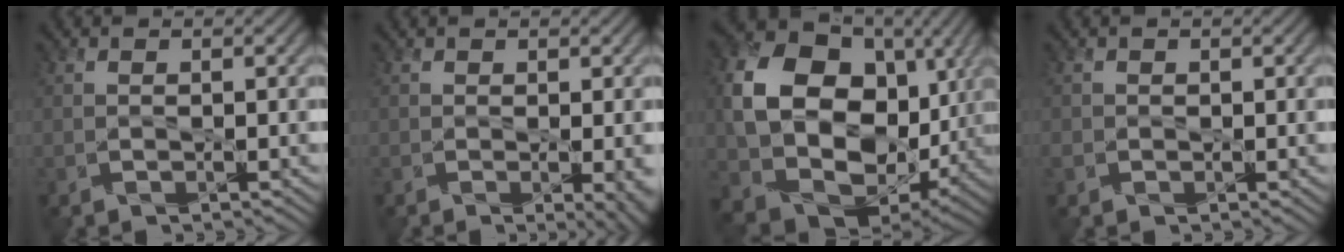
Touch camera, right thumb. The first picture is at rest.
{"total": 2.9, "force": [-0.6, 1.0, 2.6], "torque": [-0.032, -0.007, -0.006]}
{"total": 16.2, "force": [1.0, 12.6, 10.1], "torque": [-0.213, -0.035, 0.025]}
{"total": 1.2, "force": [-0.2, 1.2, 0.2], "torque": [-0.006, -0.005, -0.007]}